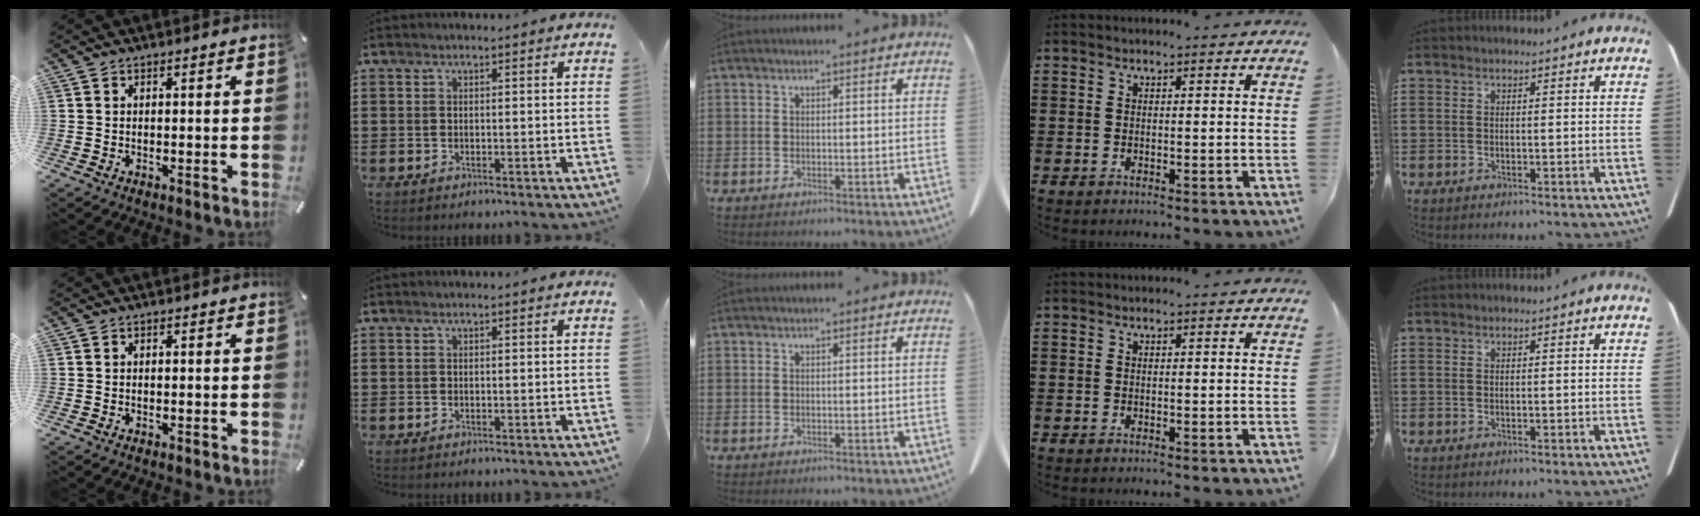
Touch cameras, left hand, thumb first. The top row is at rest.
{}